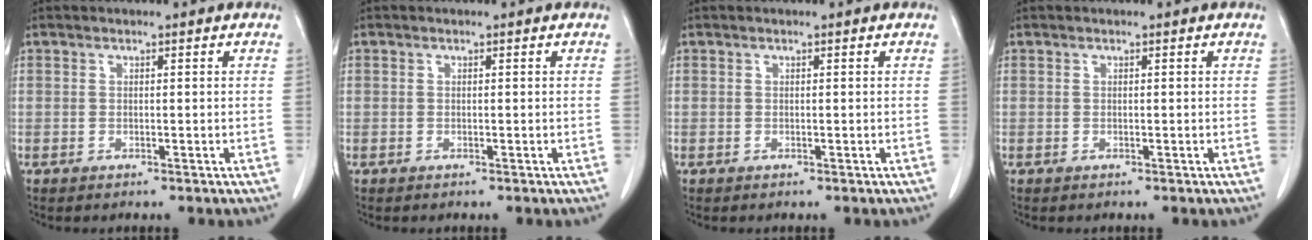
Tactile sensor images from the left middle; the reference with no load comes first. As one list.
[{"total": 0.0}, {"total": 0.0}, {"total": 0.0}]